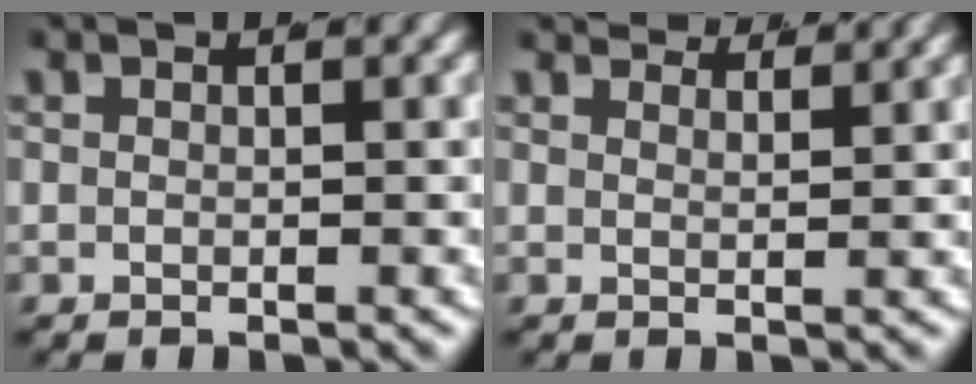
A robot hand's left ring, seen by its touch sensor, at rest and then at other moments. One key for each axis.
{"total": 3.7, "fx": 3.6, "fy": -0.1, "fz": 0.9, "tx": -0.006, "ty": -0.001, "tz": 0.058}